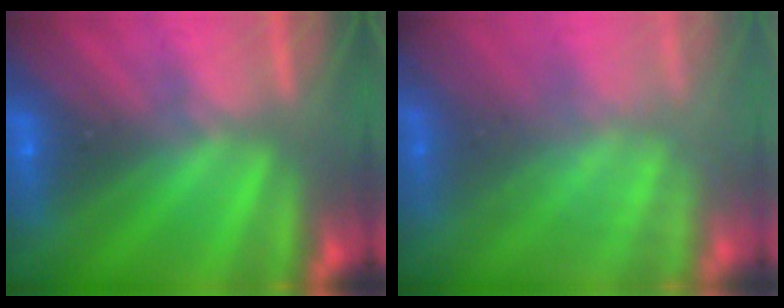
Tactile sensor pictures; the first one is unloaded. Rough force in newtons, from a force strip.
{"total": 2.8}